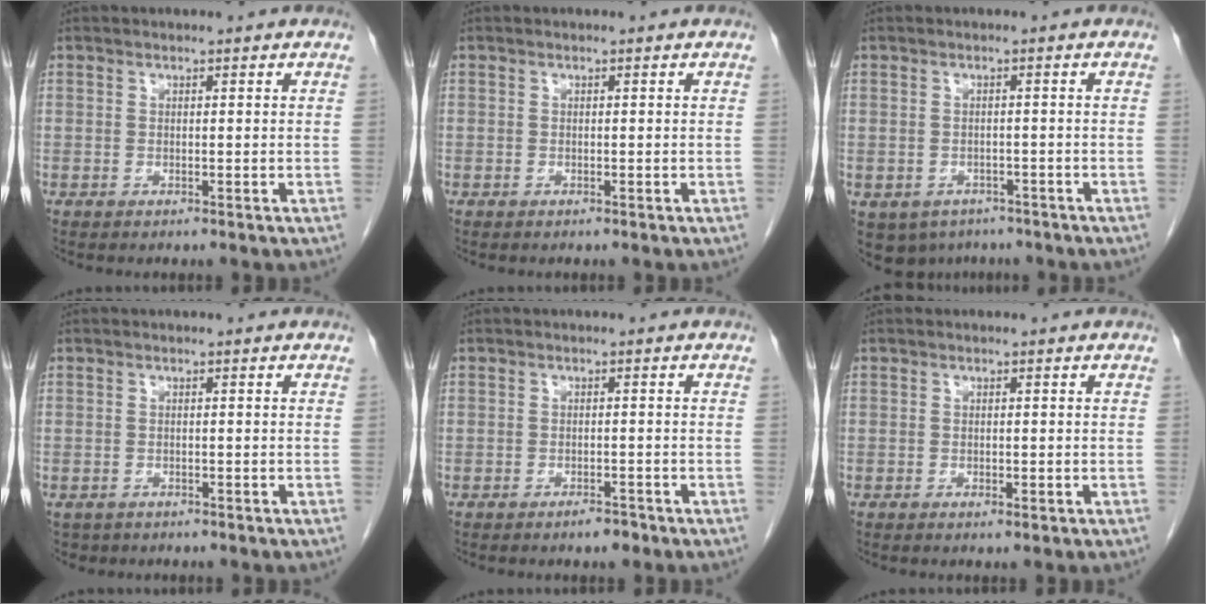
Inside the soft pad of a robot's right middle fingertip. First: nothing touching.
{"total": 0.0}
{"total": 8.4, "force": [-5.1, 6.2, 2.4], "torque": [-0.059, -0.003, -0.062]}
{"total": 2.0, "force": [-1.4, 1.5, 0.3], "torque": [-0.011, 0.001, -0.019]}
{"total": 1.8, "force": [-1.4, 0.5, 1.0], "torque": [-0.015, 0.001, -0.019]}
{"total": 1.0, "force": [-0.4, 0.4, 0.8], "torque": [-0.013, 0.000, -0.004]}